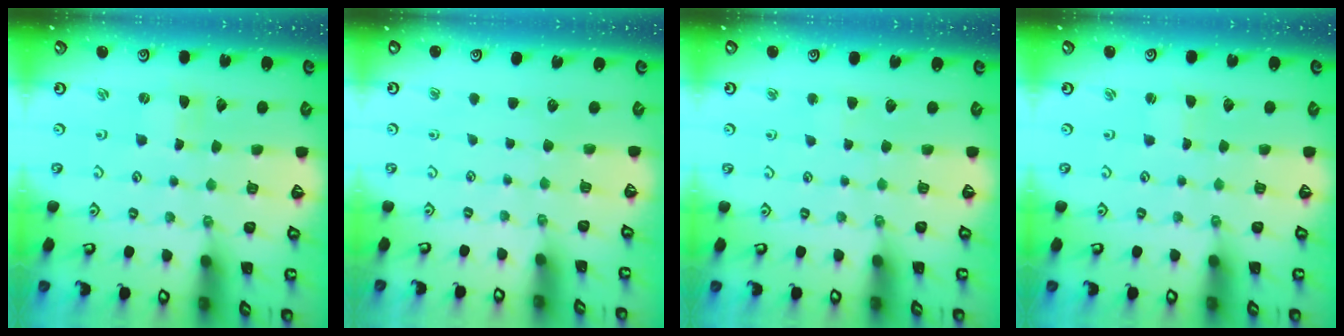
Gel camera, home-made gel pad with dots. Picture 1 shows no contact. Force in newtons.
{"total": 0.0}
{"total": 1.5, "press": 1.5, "slide": 0.3}
{"total": 0.0}